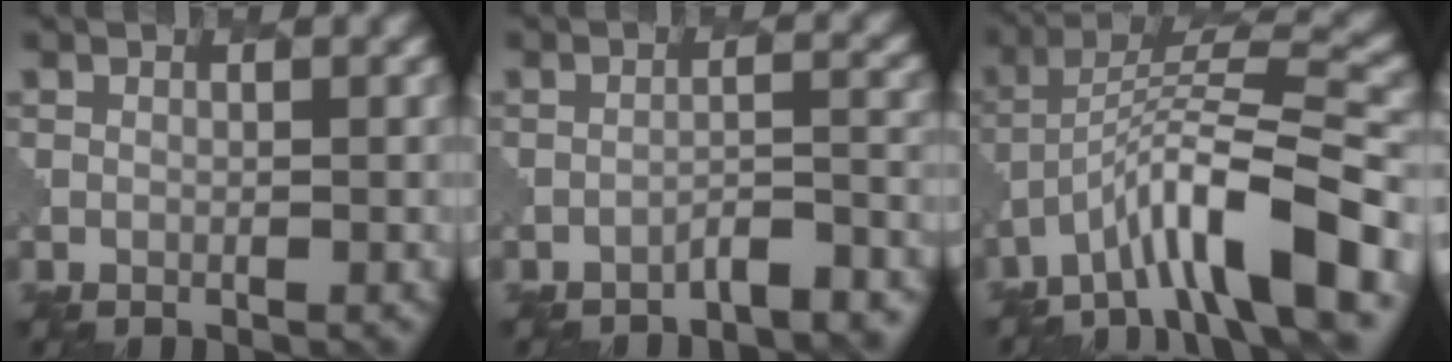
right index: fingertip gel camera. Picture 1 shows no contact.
{"total": 4.0, "force": [-3.6, 0.8, 1.7], "torque": [-0.024, 0.005, -0.048]}
{"total": 9.5, "force": [-5.6, 1.9, 7.5], "torque": [-0.119, 0.019, -0.101]}